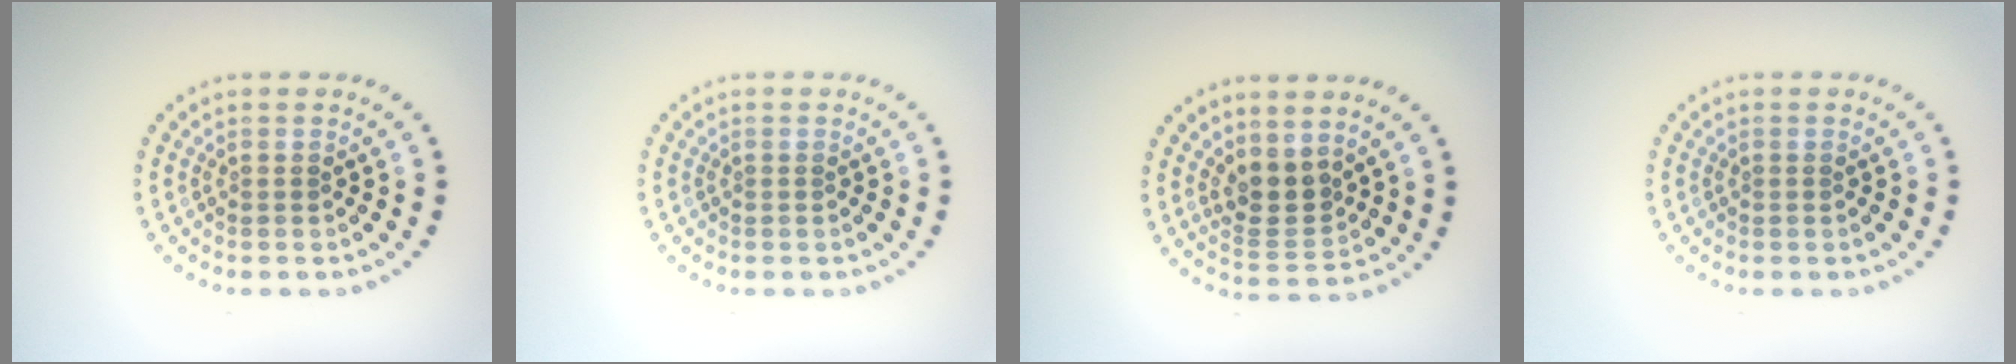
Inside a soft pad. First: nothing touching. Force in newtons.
{"total": 0.0}
{"total": 2.9, "press": 2.4, "slide": 1.6}
{"total": 0.0}